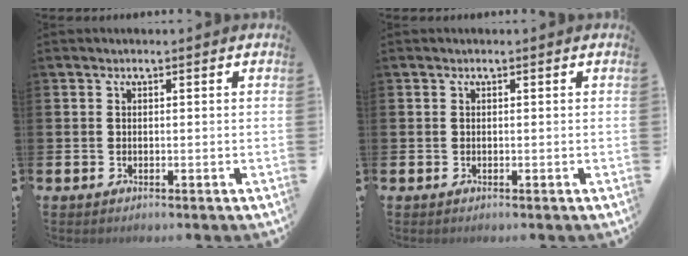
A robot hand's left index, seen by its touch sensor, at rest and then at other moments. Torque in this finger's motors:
{"motor_torque": [-0.05, -0.04, 0.00, 0.00]}